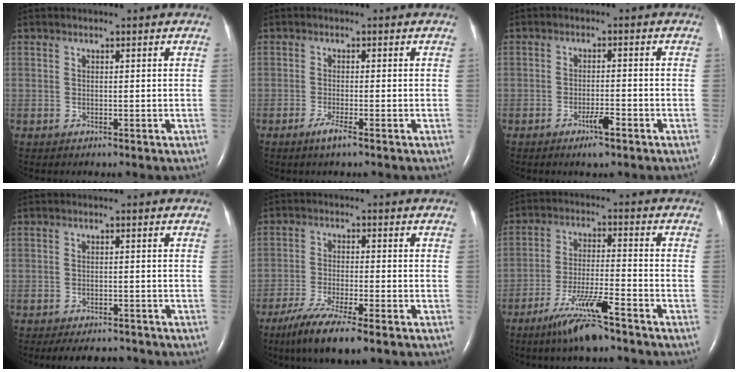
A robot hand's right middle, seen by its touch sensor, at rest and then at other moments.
{"total": 2.2, "force": [-1.3, -0.1, 1.7], "torque": [-0.041, -0.006, -0.027]}
{"total": 3.2, "force": [-2.0, 0.3, 2.4], "torque": [-0.048, -0.004, -0.034]}
{"total": 6.4, "force": [-5.8, 2.0, 1.9], "torque": [-0.026, -0.007, -0.074]}
{"total": 9.4, "force": [-6.5, 0.7, 6.7], "torque": [-0.122, -0.025, -0.107]}
{"total": 9.0, "force": [-6.5, 0.3, 6.3], "torque": [-0.127, -0.024, -0.119]}